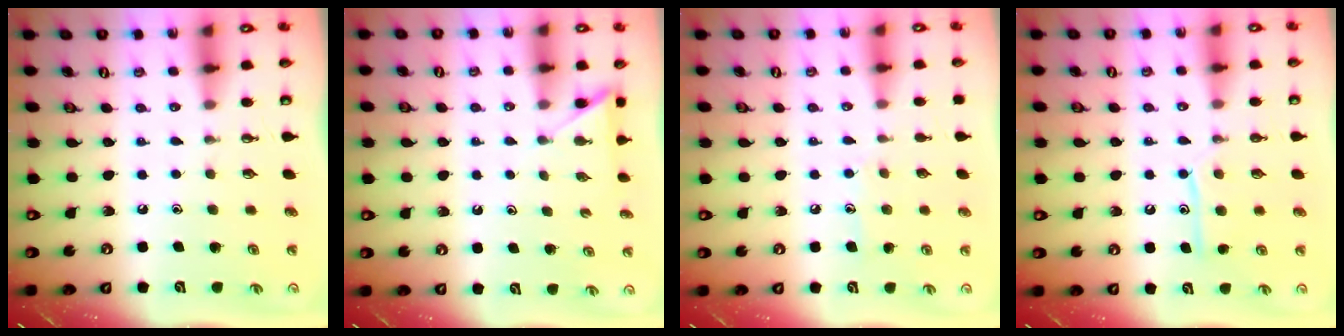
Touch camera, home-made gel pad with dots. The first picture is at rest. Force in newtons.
{"total": 4.5, "press": 4.5, "slide": 0.2}
{"total": 6.8, "press": 6.7, "slide": 0.7}
{"total": 10.2, "press": 10.2, "slide": 0.8}